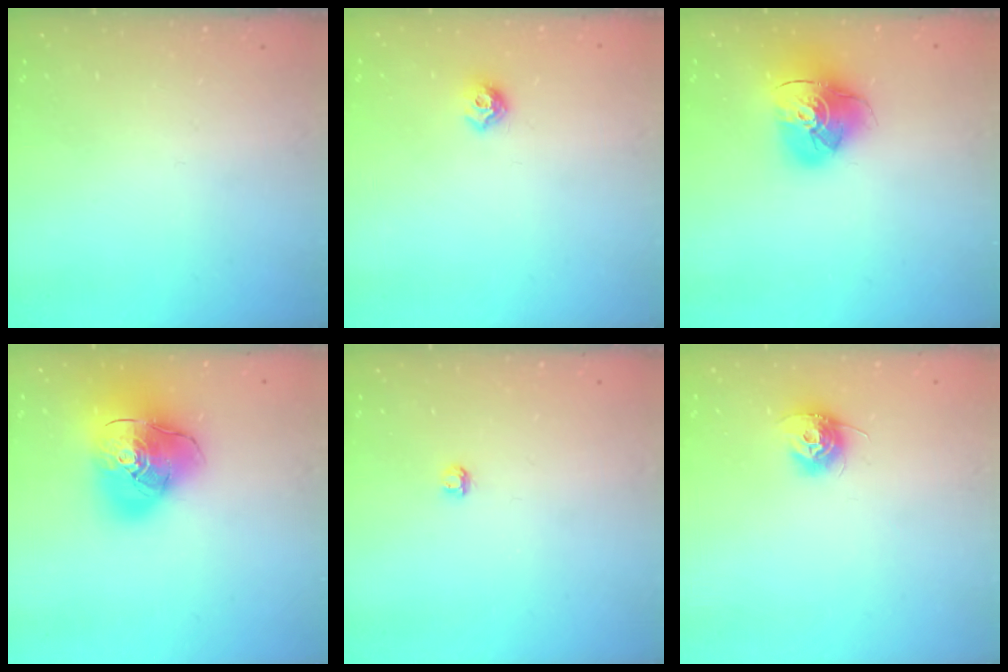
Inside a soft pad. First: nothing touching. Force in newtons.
{"total": 7.3, "press": 7.2, "slide": 0.9}
{"total": 15.7, "press": 15.6, "slide": 1.9}
{"total": 22.5, "press": 22.3, "slide": 3.4}
{"total": 2.9, "press": 2.9, "slide": 0.3}
{"total": 9.5, "press": 9.5, "slide": 0.4}